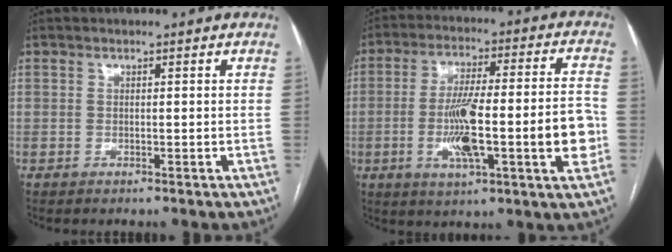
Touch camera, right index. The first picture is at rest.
{"total": 17.2, "force": [-3.5, 2.1, 16.7], "torque": [-0.264, 0.015, -0.049]}